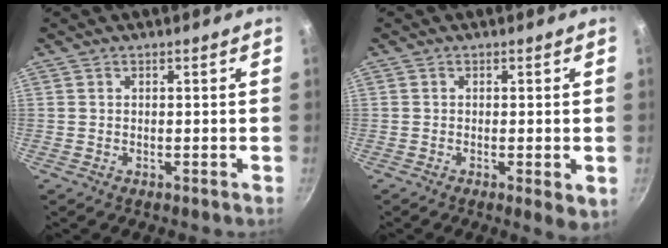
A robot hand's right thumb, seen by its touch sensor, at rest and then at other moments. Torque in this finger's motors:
{"motor_torque": [-0.09, 0.23, -0.13, 0.02, 0.03]}